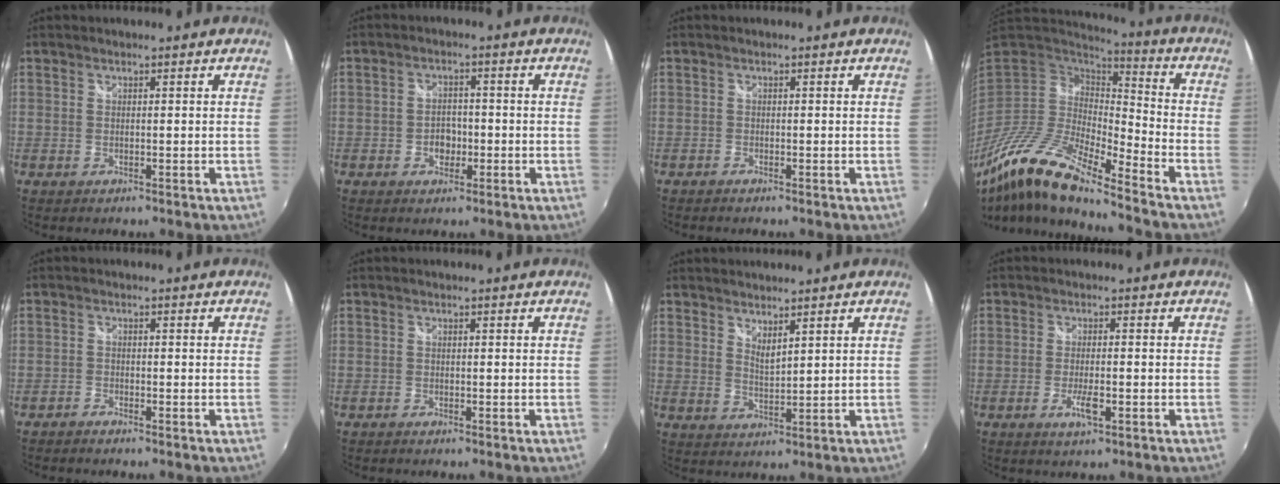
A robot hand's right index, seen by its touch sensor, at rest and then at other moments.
{"total": 3.5, "force": [-1.3, 2.7, 1.8], "torque": [-0.032, 0.007, -0.018]}
{"total": 0.6, "force": [-0.5, 0.1, 0.1], "torque": [-0.005, -0.004, -0.013]}
{"total": 16.9, "force": [-12.6, 2.4, 11.0], "torque": [-0.209, -0.028, -0.255]}
{"total": 1.4, "force": [-1.3, 0.2, 0.1], "torque": [-0.015, -0.003, -0.029]}
{"total": 0.6, "force": [-0.5, 0.2, 0.1], "torque": [-0.005, -0.004, -0.012]}
{"total": 3.1, "force": [2.6, 0.5, 1.5], "torque": [-0.026, -0.004, 0.045]}
{"total": 3.7, "force": [-1.6, 0.9, 3.3], "torque": [-0.070, -0.006, -0.029]}